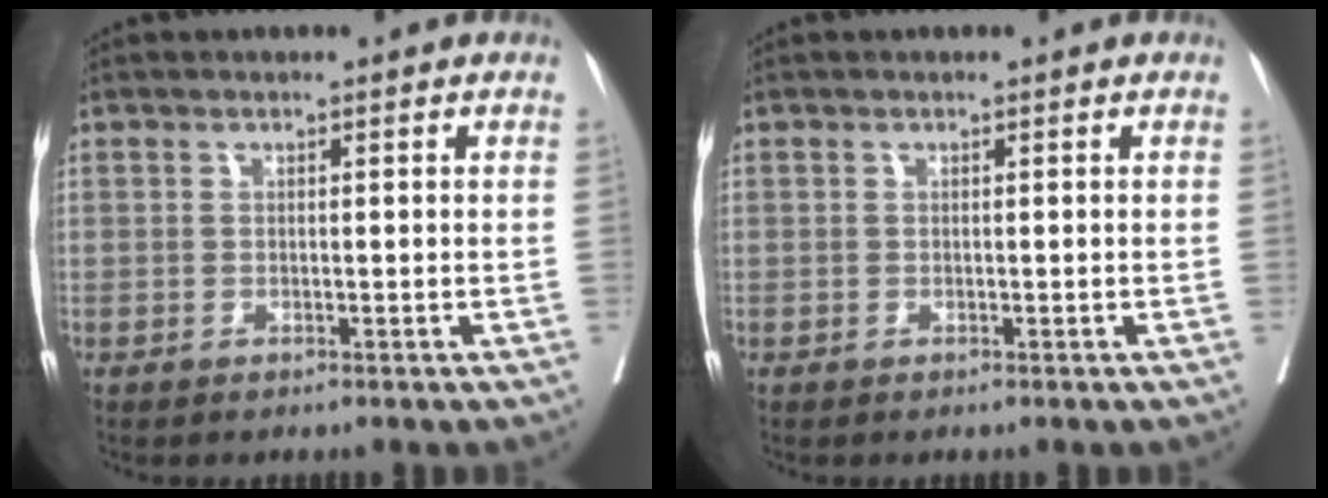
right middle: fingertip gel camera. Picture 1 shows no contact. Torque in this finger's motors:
{"motor_torque": [-0.01, 0.03, 0.04, 0.00]}